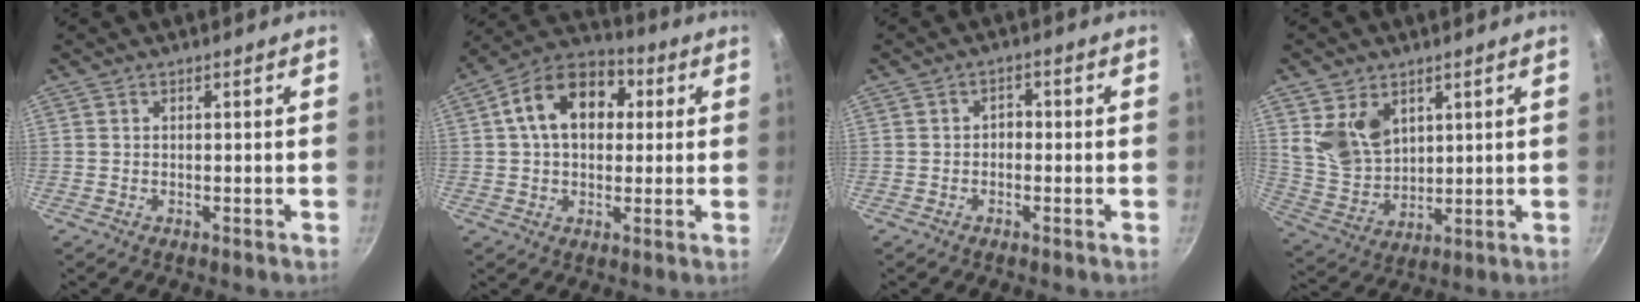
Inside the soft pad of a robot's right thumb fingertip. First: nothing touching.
{"total": 14.7, "force": [3.0, 10.2, 10.1], "torque": [-0.128, 0.025, 0.030]}
{"total": 1.8, "force": [-0.6, 1.4, 1.0], "torque": [-0.009, 0.010, -0.013]}
{"total": 10.1, "force": [4.2, 7.1, 5.9], "torque": [-0.088, -0.030, 0.096]}